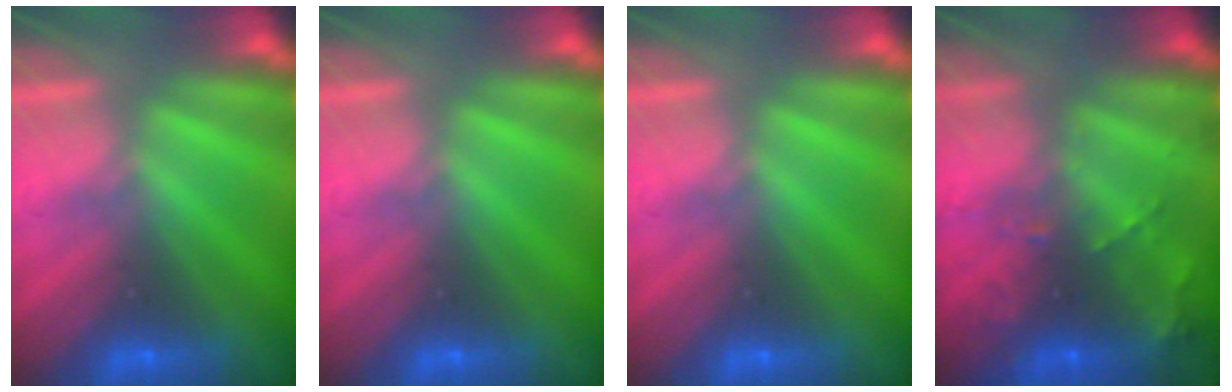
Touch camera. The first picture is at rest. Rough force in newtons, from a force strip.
{"total": 0.0}
{"total": 0.0}
{"total": 10.8}